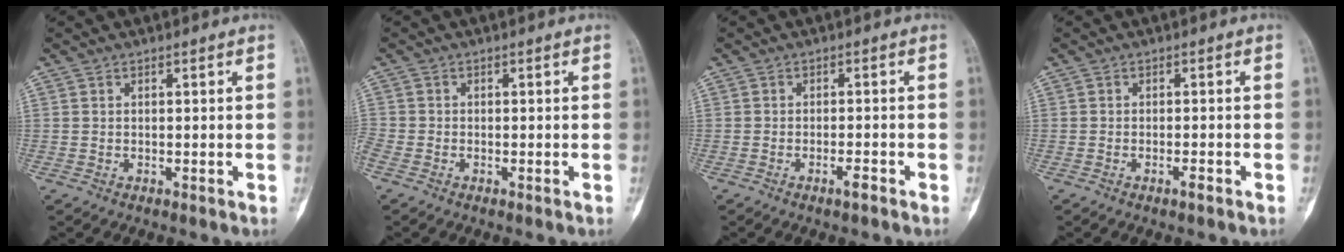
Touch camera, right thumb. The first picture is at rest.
{"total": 2.3, "force": [-1.4, 1.0, 1.5], "torque": [-0.049, -0.005, -0.036]}
{"total": 2.0, "force": [-1.3, 0.4, 1.5], "torque": [-0.030, 0.005, -0.024]}
{"total": 1.4, "force": [-0.9, 0.3, 1.1], "torque": [-0.022, 0.004, -0.015]}